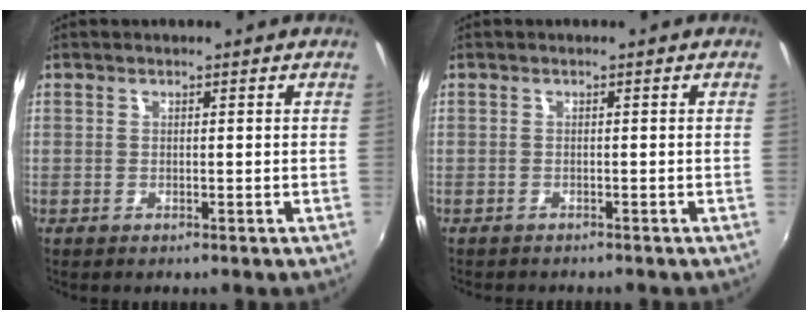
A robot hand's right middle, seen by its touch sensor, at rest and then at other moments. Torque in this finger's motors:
{"motor_torque": [0.01, -0.01, 0.00, 0.00]}